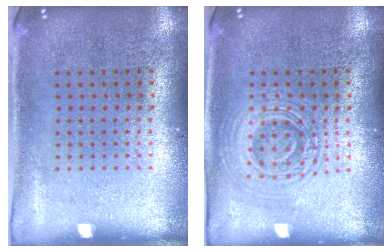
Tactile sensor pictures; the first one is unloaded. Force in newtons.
{"total": 2.9, "press": 2.8, "slide": 0.5}